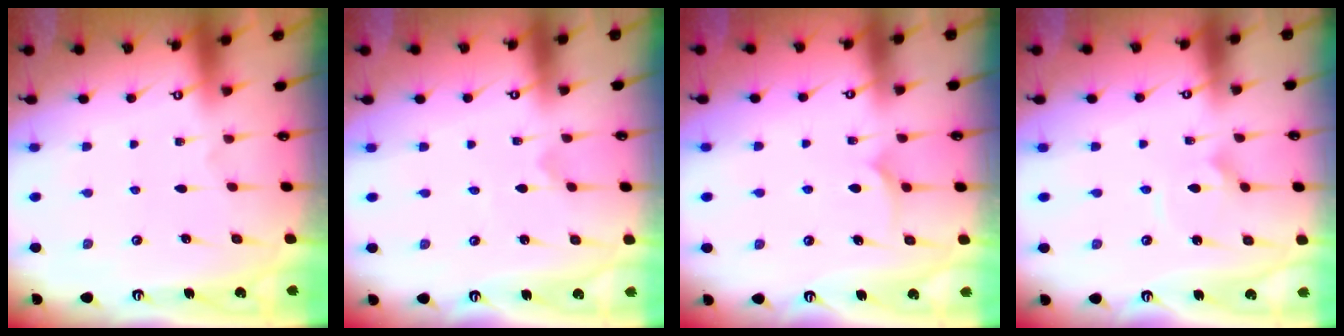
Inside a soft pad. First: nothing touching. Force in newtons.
{"total": 0.0}
{"total": 6.1, "press": 6.1, "slide": 0.3}
{"total": 2.7, "press": 2.7, "slide": 0.1}